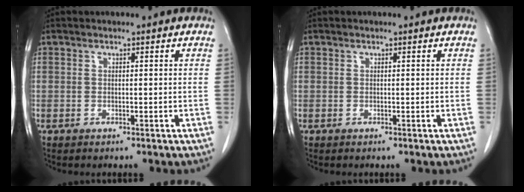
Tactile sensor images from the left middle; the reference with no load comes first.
{"total": 0.0}